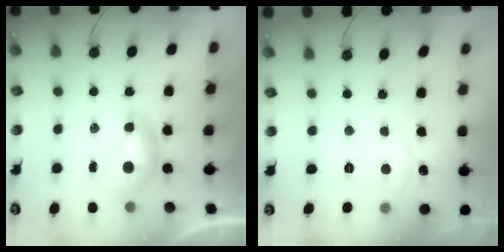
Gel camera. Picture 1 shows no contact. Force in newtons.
{"total": 1.3, "press": 1.0, "slide": 0.7}